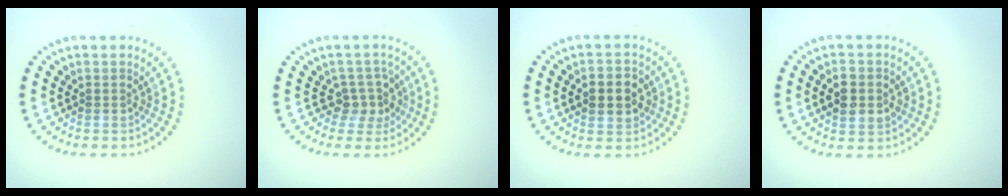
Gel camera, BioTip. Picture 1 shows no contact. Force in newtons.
{"total": 2.6, "press": 2.0, "slide": 1.7}
{"total": 3.2, "press": 3.2, "slide": 0.1}
{"total": 3.9, "press": 3.9, "slide": 0.3}